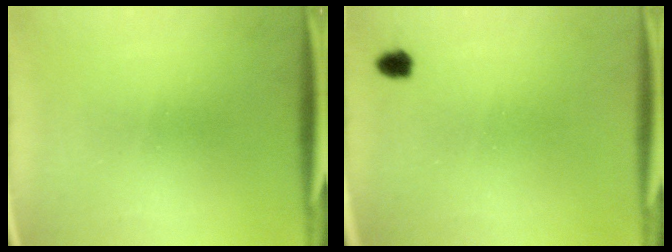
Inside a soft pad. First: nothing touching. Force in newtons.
{"total": 1.8}